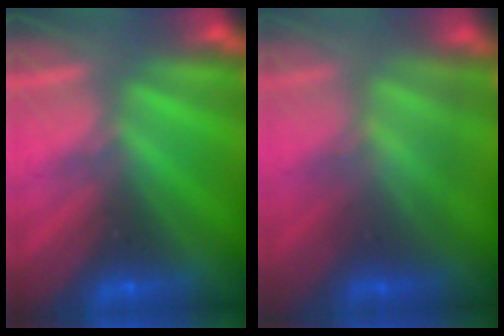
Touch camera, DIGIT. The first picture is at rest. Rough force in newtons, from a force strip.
{"total": 3.4}